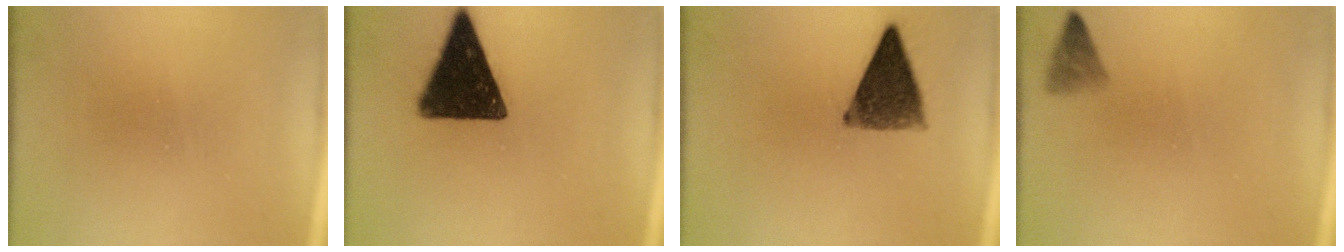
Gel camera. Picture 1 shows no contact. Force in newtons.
{"total": 15.6}
{"total": 9.9}
{"total": 1.0}